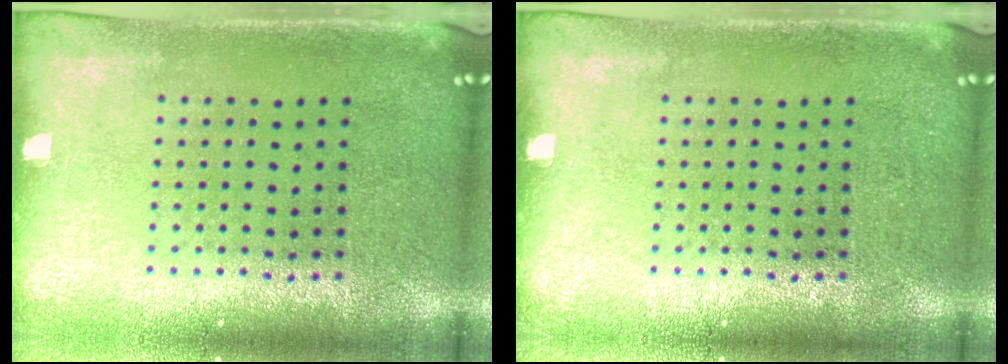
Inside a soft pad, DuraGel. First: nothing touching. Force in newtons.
{"total": 0.0}